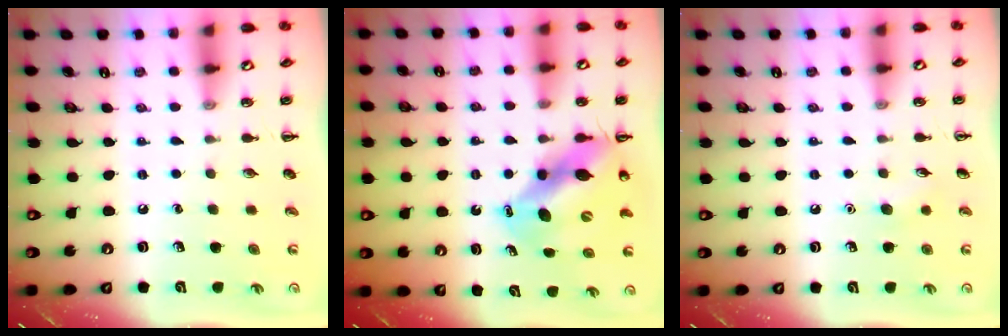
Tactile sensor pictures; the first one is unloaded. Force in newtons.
{"total": 11.9, "press": 11.4, "slide": 3.5}
{"total": 5.2, "press": 5.0, "slide": 1.5}